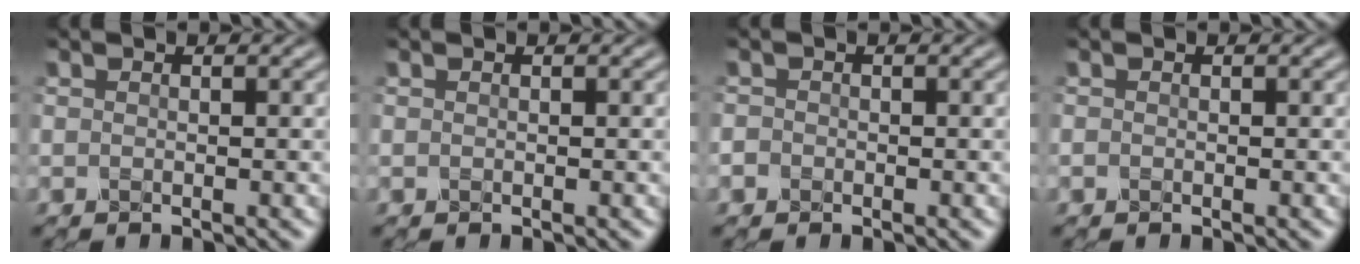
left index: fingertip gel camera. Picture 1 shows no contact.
{"total": 0.0}
{"total": 0.8, "force": [-0.4, 0.7, 0.1], "torque": [0.001, -0.003, -0.008]}
{"total": 0.0}